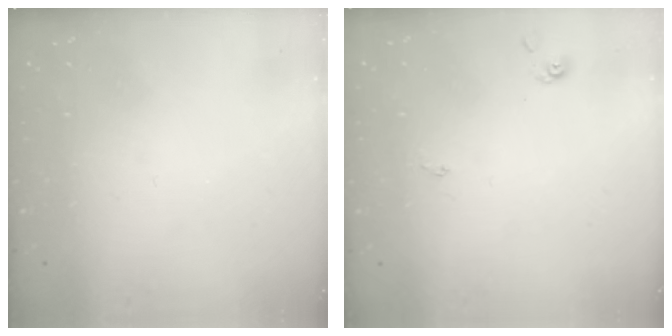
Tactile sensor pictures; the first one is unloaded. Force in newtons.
{"total": 0.0}